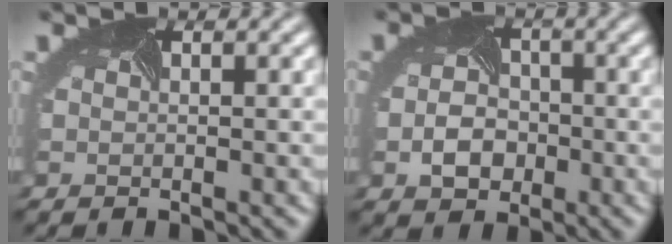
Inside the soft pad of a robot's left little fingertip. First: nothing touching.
{"total": 3.5, "force": [-1.5, 2.6, 1.8], "torque": [-0.042, -0.005, -0.022]}